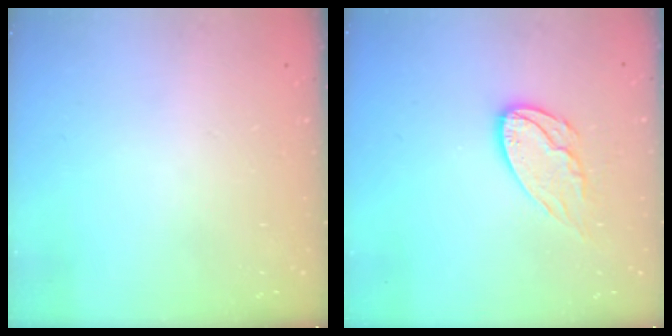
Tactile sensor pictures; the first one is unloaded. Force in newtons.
{"total": 11.5, "press": 11.4, "slide": 1.1}